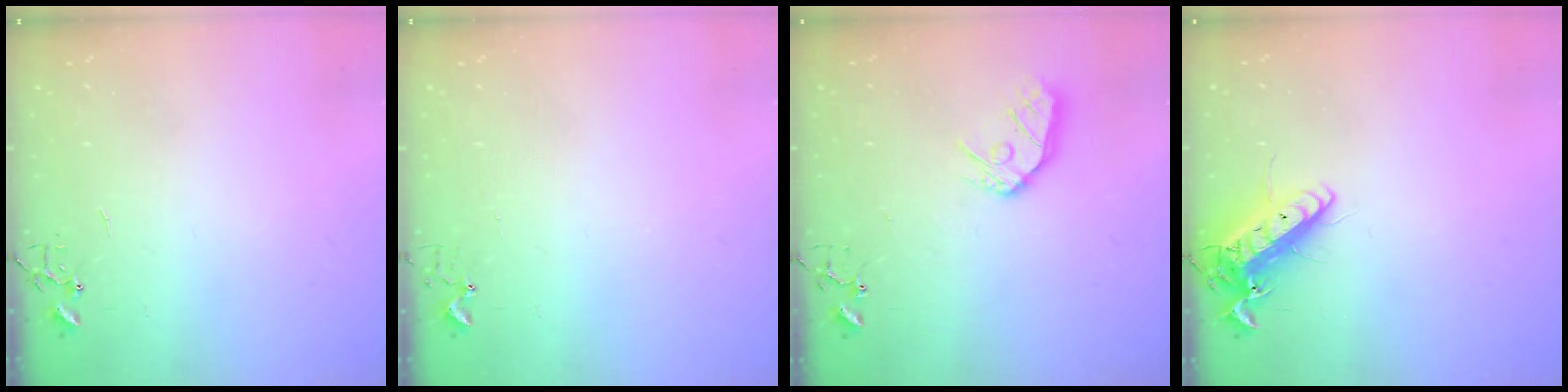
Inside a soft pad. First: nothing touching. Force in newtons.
{"total": 3.8, "press": 3.8, "slide": 0.3}
{"total": 10.7, "press": 10.6, "slide": 1.2}
{"total": 15.0, "press": 14.8, "slide": 2.4}